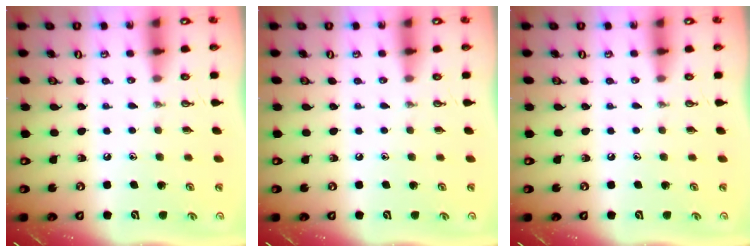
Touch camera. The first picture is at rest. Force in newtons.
{"total": 0.0}
{"total": 0.0}